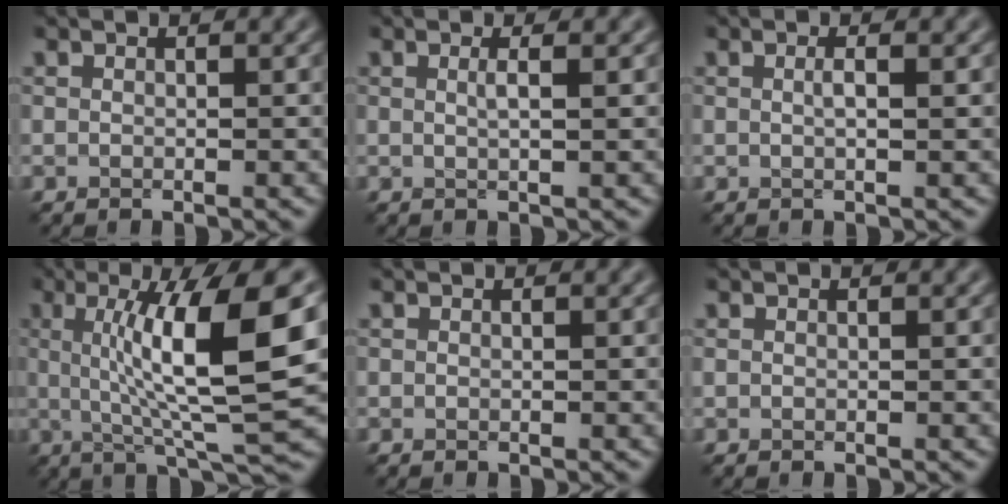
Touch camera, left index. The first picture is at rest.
{"total": 1.3, "force": [0.2, 0.4, 1.2], "torque": [-0.016, 0.001, -0.001]}
{"total": 1.0, "force": [0.1, 0.1, 1.0], "torque": [-0.017, 0.001, -0.001]}
{"total": 11.0, "force": [1.5, 2.2, 10.7], "torque": [-0.154, -0.002, 0.031]}
{"total": 0.0}
{"total": 0.0}